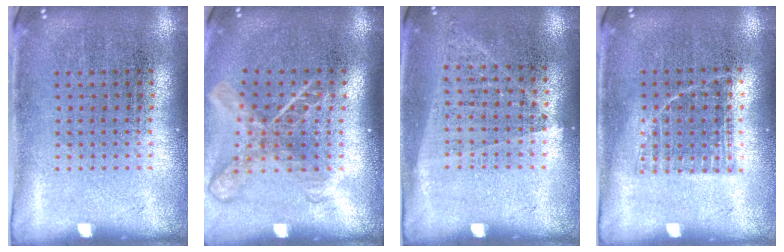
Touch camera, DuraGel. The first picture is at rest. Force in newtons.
{"total": 1.8, "press": 1.4, "slide": 1.2}
{"total": 1.0, "press": 0.9, "slide": 0.4}
{"total": 0.8, "press": 0.7, "slide": 0.3}